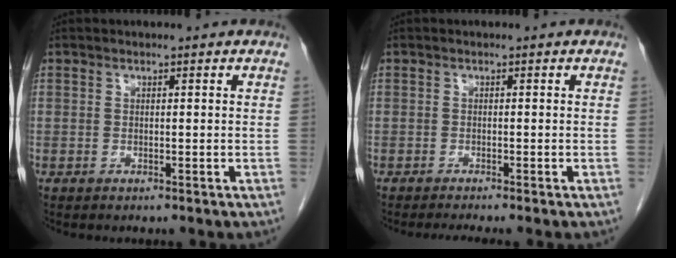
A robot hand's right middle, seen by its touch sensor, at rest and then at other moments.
{"total": 2.5, "force": [-2.2, -0.4, 1.2], "torque": [-0.016, -0.004, -0.034]}